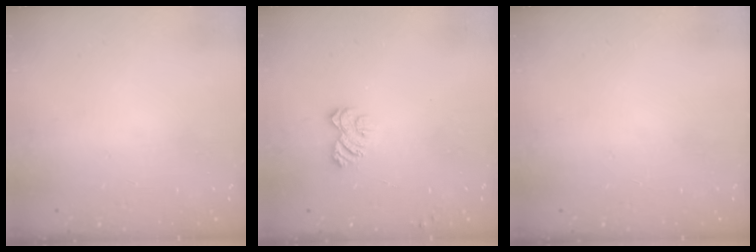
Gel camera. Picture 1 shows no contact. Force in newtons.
{"total": 5.5, "press": 5.4, "slide": 0.5}
{"total": 0.0}